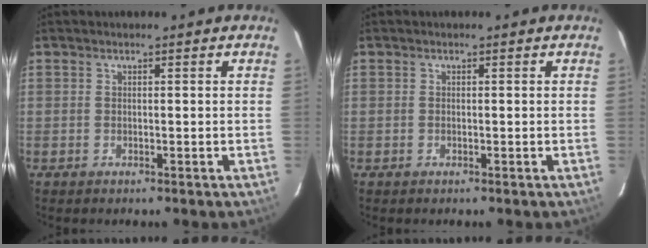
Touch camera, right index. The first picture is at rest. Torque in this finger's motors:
{"motor_torque": [0.05, 0.07, 0.00, -0.01]}